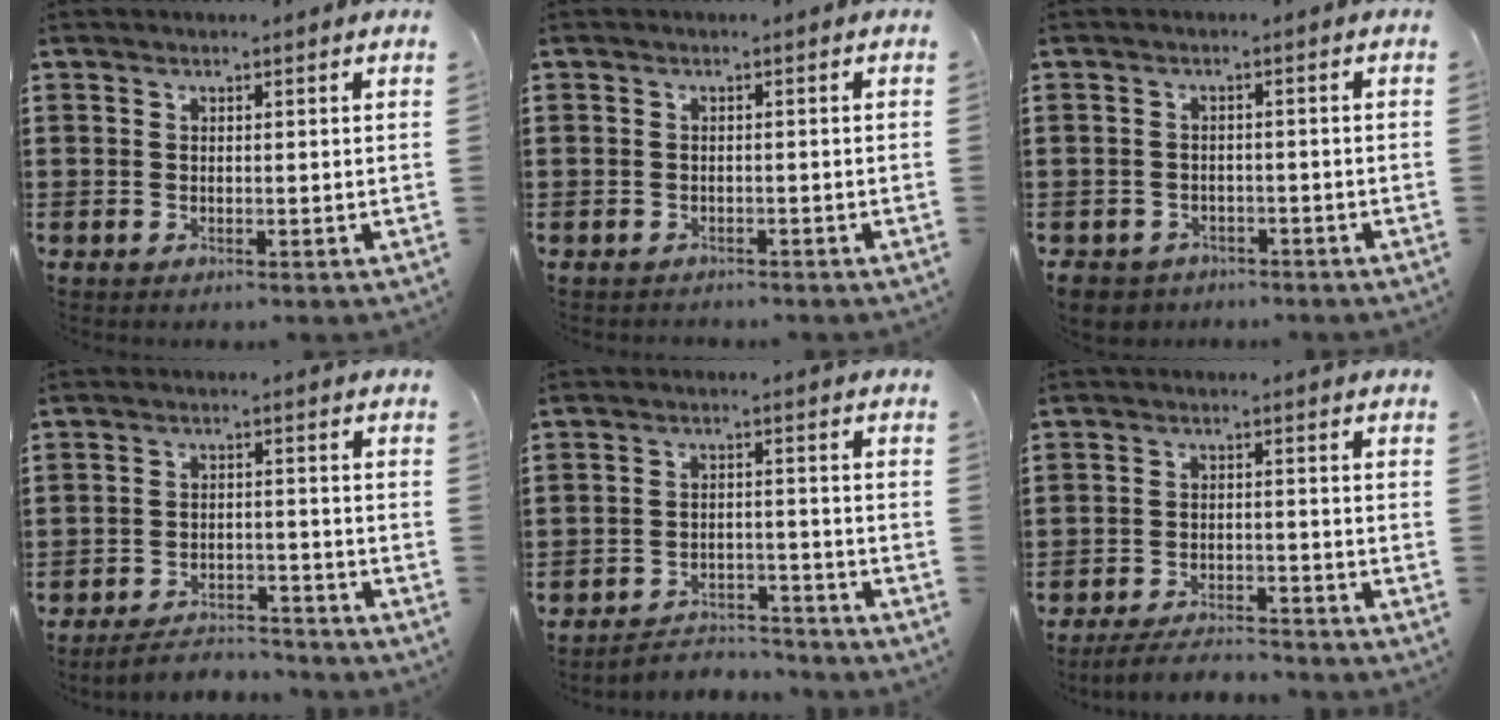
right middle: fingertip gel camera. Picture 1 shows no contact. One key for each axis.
{"total": 1.1, "fx": -1.0, "fy": 0.4, "fz": -0.2, "tx": 0.001, "ty": 0.004, "tz": -0.023}
{"total": 2.7, "fx": -2.5, "fy": 0.9, "fz": -0.1, "tx": -0.012, "ty": -0.002, "tz": -0.059}
{"total": 4.0, "fx": -3.9, "fy": 0.6, "fz": 0.4, "tx": -0.010, "ty": 0.007, "tz": -0.083}
{"total": 3.8, "fx": -3.8, "fy": 0.7, "fz": 0.3, "tx": -0.010, "ty": 0.006, "tz": -0.081}
{"total": 4.2, "fx": -4.1, "fy": 0.5, "fz": 1.0, "tx": -0.016, "ty": 0.003, "tz": -0.082}